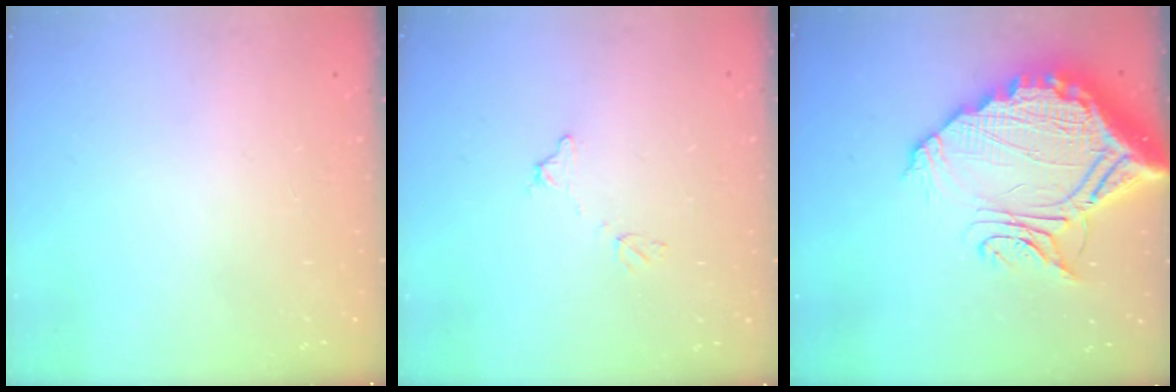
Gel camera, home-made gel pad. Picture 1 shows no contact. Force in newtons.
{"total": 7.0, "press": 7.0, "slide": 0.3}
{"total": 23.3, "press": 23.3, "slide": 1.9}